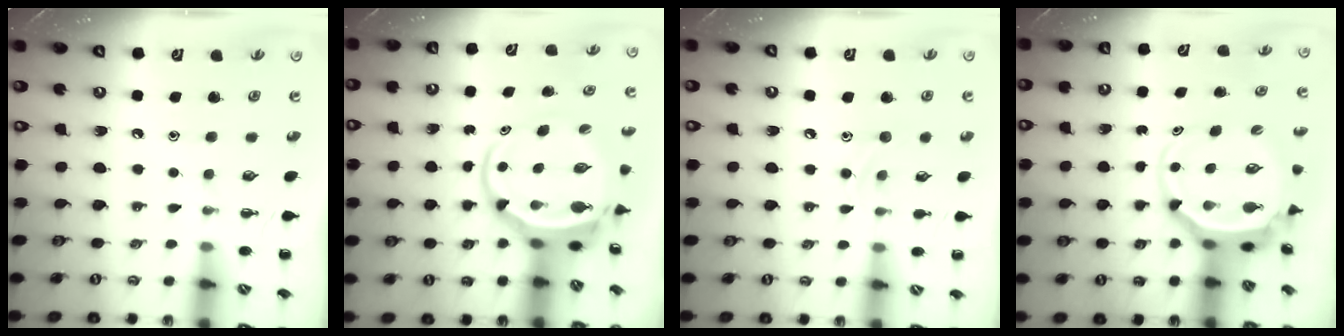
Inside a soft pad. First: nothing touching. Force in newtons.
{"total": 6.6, "press": 6.4, "slide": 1.5}
{"total": 6.8, "press": 6.6, "slide": 1.3}
{"total": 5.1, "press": 5.0, "slide": 1.0}